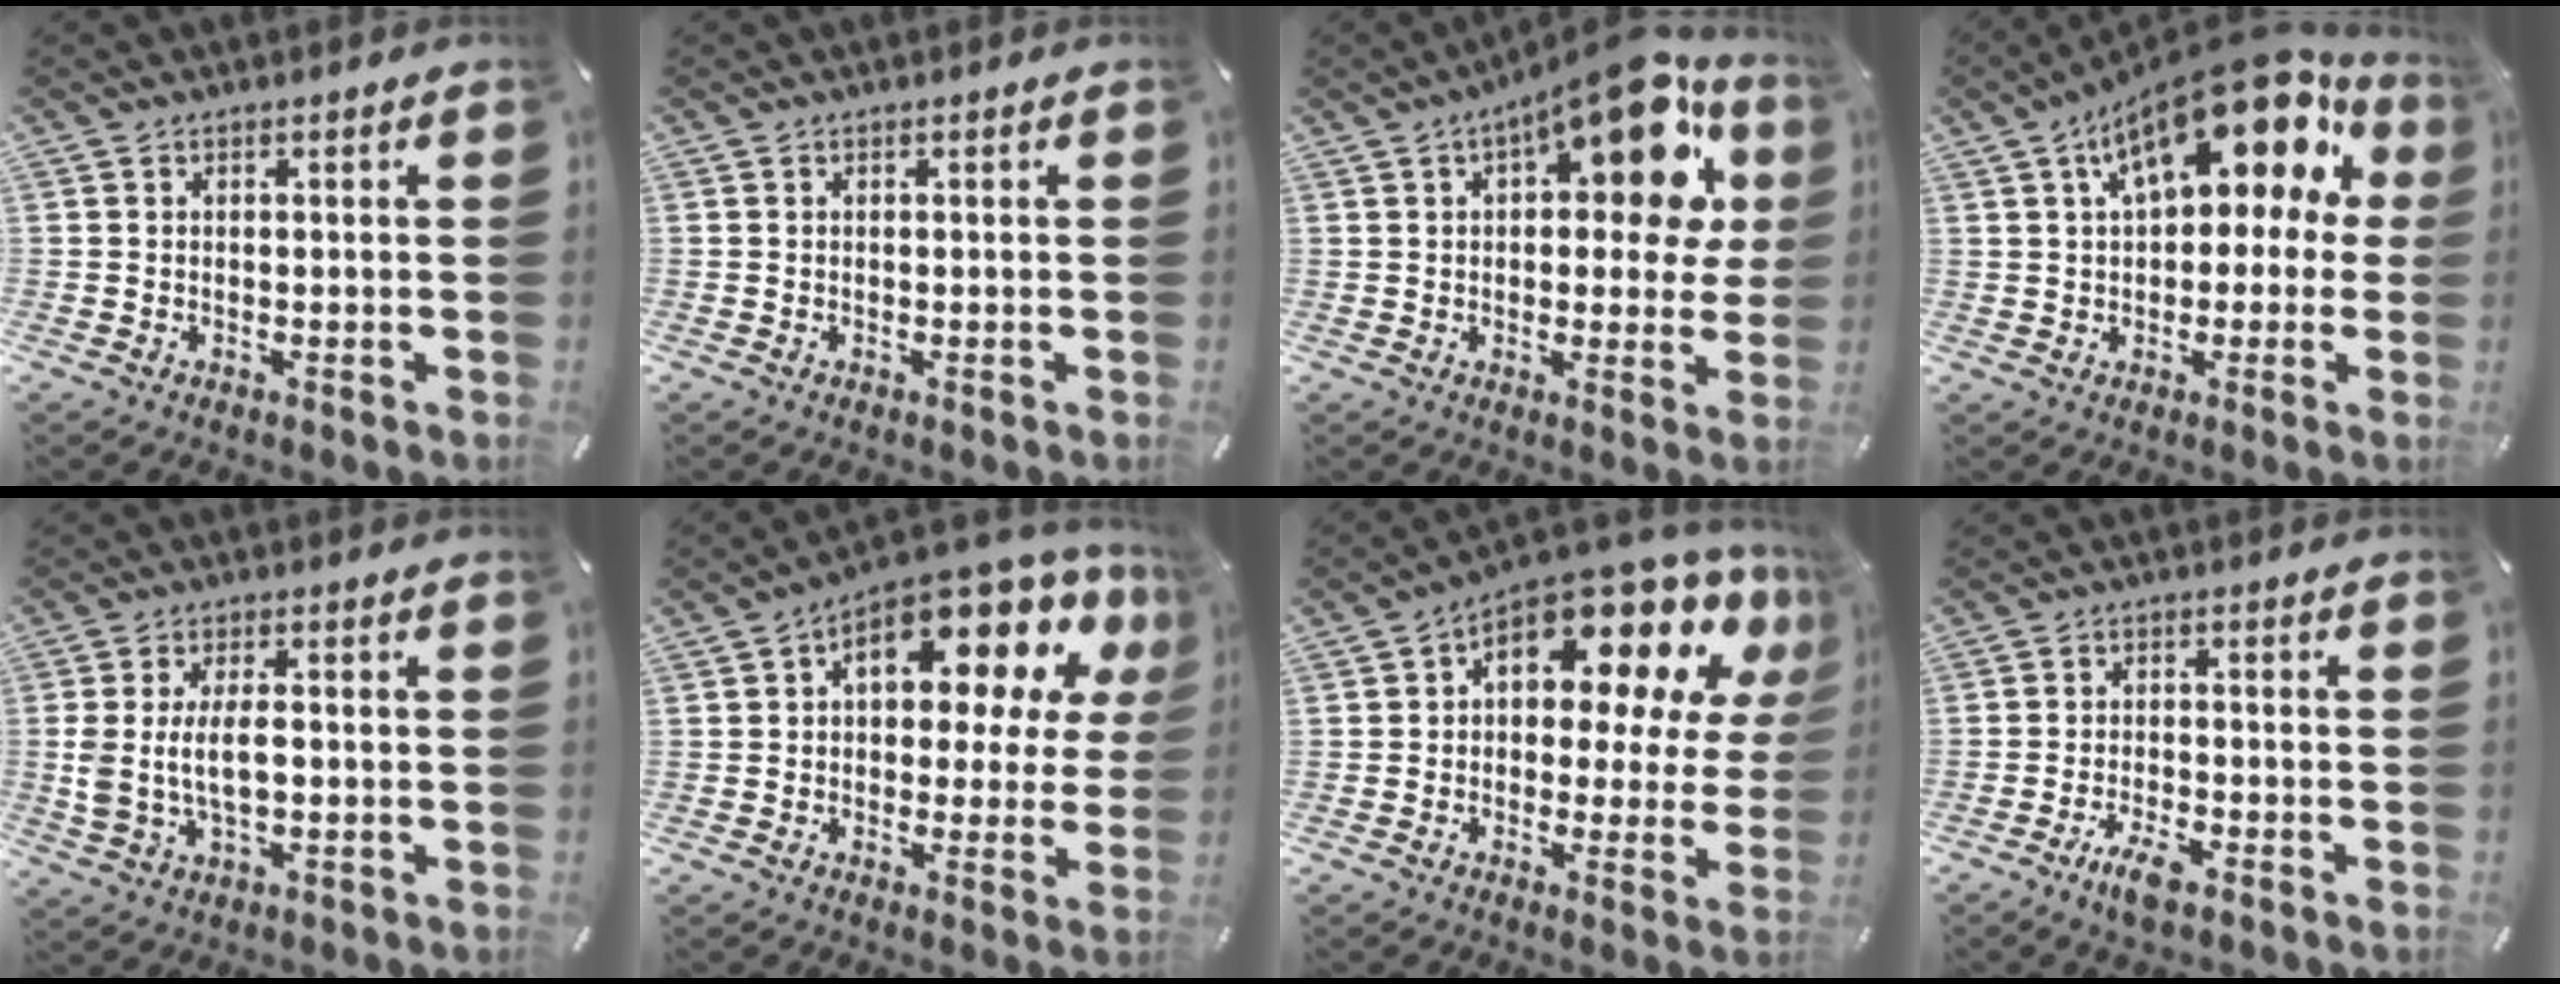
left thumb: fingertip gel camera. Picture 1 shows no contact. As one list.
[{"total": 0.0}, {"total": 17.4, "force": [7.5, 8.1, 13.5], "torque": [-0.175, -0.031, 0.119]}, {"total": 19.2, "force": [9.1, 9.1, 14.2], "torque": [-0.211, -0.044, 0.149]}, {"total": 8.0, "force": [0.0, 4.0, 7.0], "torque": [-0.145, 0.004, -0.002]}, {"total": 15.8, "force": [8.6, 7.3, 11.1], "torque": [-0.146, -0.074, 0.138]}, {"total": 15.0, "force": [9.4, 7.3, 9.0], "torque": [-0.134, -0.083, 0.161]}, {"total": 5.3, "force": [-3.5, 1.7, 3.6], "torque": [-0.073, 0.011, -0.065]}]